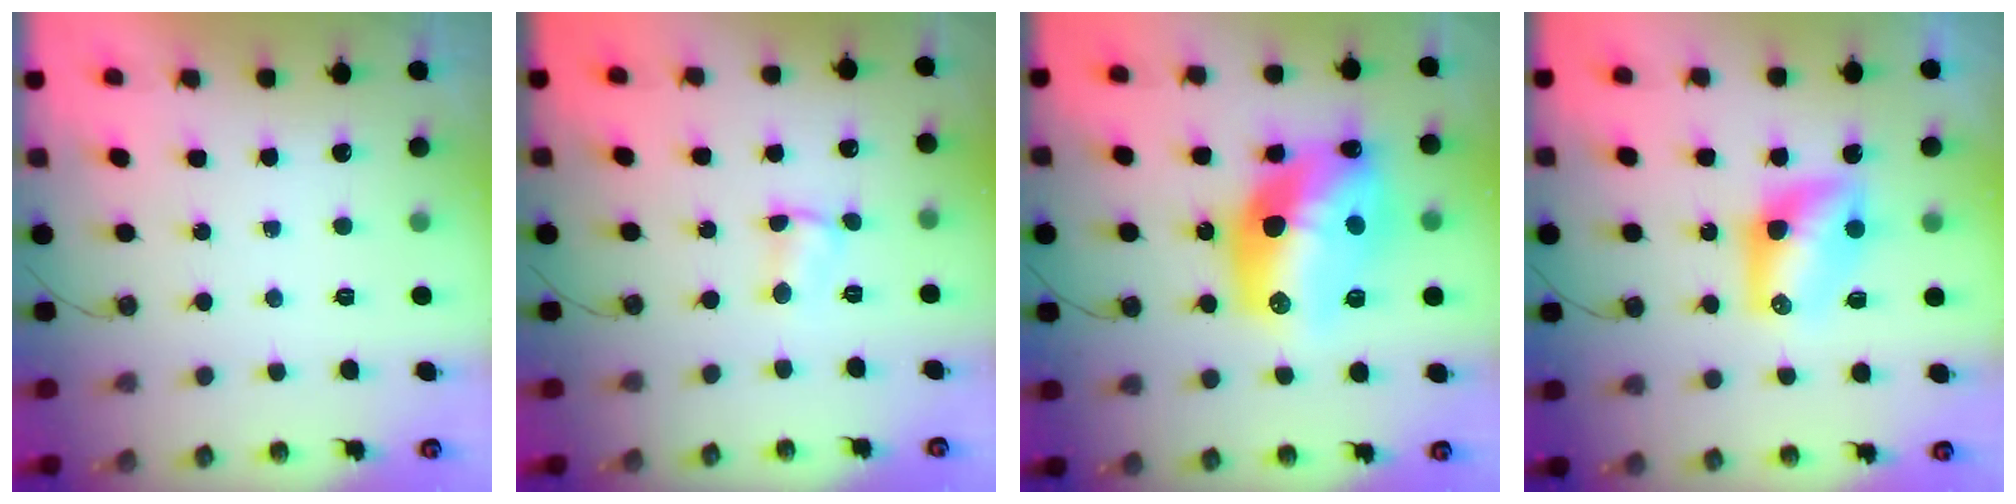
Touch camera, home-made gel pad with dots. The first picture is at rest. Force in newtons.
{"total": 2.3, "press": 2.3, "slide": 0.3}
{"total": 20.6, "press": 20.6, "slide": 1.1}
{"total": 8.5, "press": 8.5, "slide": 0.3}